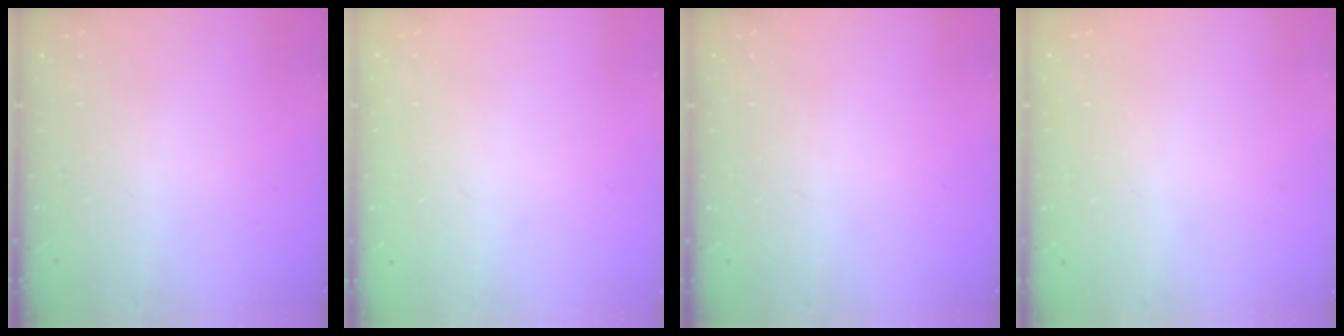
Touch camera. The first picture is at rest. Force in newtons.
{"total": 0.0}
{"total": 0.0}
{"total": 0.0}